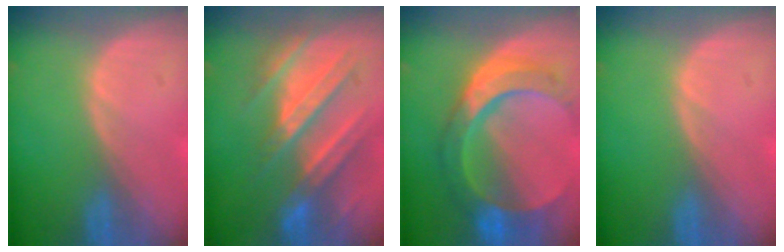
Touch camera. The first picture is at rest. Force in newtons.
{"total": 9.6, "press": 9.4, "slide": 1.9}
{"total": 10.4, "press": 10.3, "slide": 1.0}
{"total": 0.0}